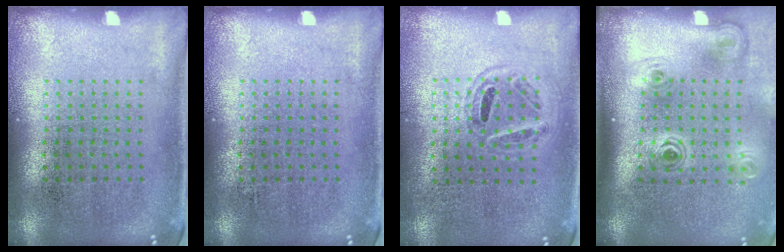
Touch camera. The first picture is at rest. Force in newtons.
{"total": 0.0}
{"total": 1.1, "press": 1.0, "slide": 0.4}
{"total": 2.1, "press": 1.4, "slide": 1.6}